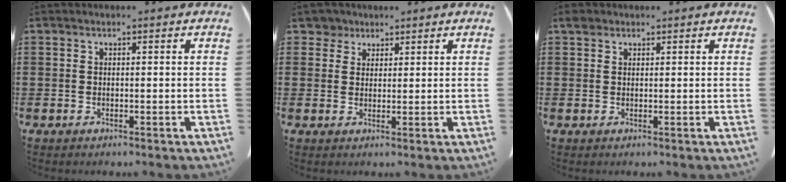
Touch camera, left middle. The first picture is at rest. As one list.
[{"total": 3.2, "force": [2.3, 2.1, 0.6], "torque": [-0.026, 0.011, 0.045]}, {"total": 1.4, "force": [1.1, 0.8, 0.5], "torque": [-0.015, 0.001, 0.022]}]